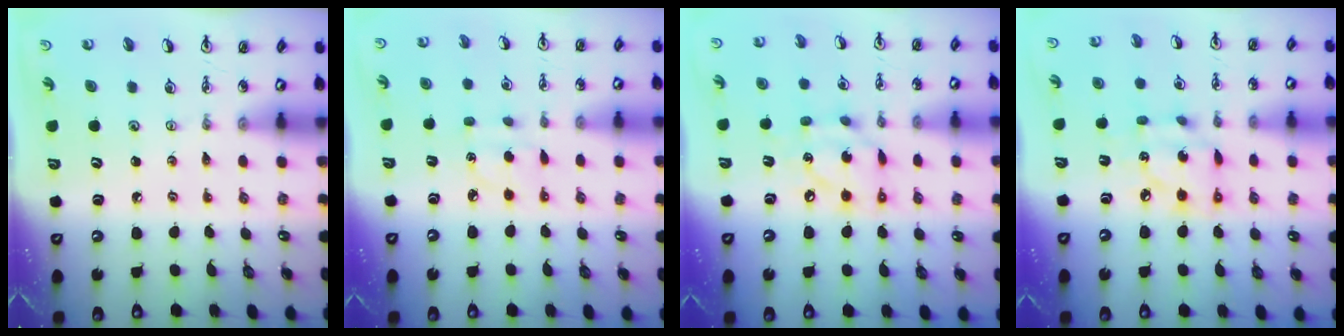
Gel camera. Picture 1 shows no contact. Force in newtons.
{"total": 4.4, "press": 4.3, "slide": 0.6}
{"total": 11.0, "press": 10.9, "slide": 0.7}
{"total": 10.4, "press": 10.4, "slide": 0.6}